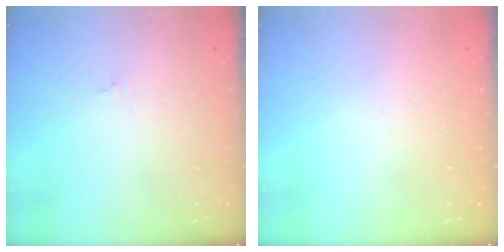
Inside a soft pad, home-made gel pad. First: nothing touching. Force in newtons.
{"total": 0.0}